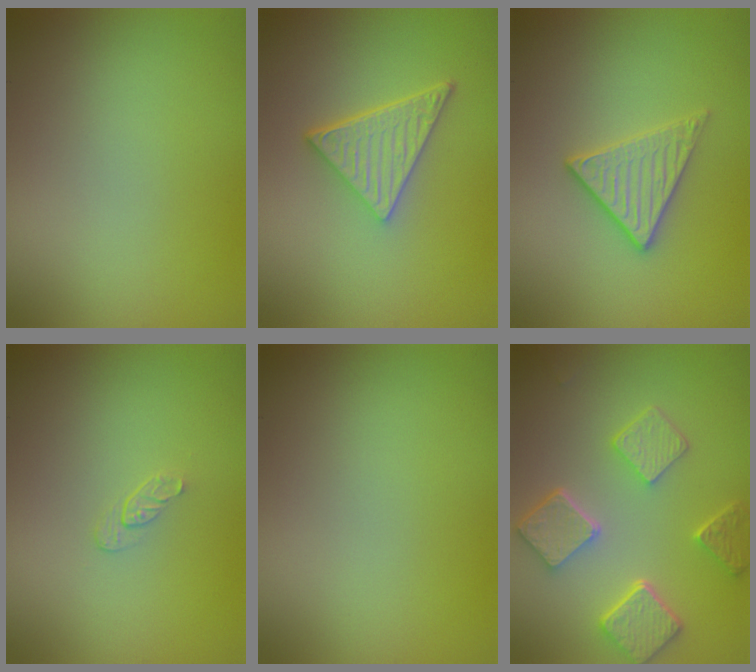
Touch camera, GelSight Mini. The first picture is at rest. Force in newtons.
{"total": 5.0, "press": 3.6, "slide": 3.5}
{"total": 2.8, "press": 2.7, "slide": 0.8}
{"total": 0.8, "press": 0.5, "slide": 0.7}
{"total": 0.0}
{"total": 5.5, "press": 4.4, "slide": 3.3}